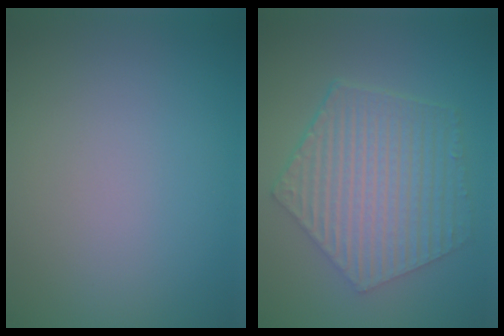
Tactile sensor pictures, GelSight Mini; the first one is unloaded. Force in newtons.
{"total": 6.9, "press": 5.0, "slide": 4.8}